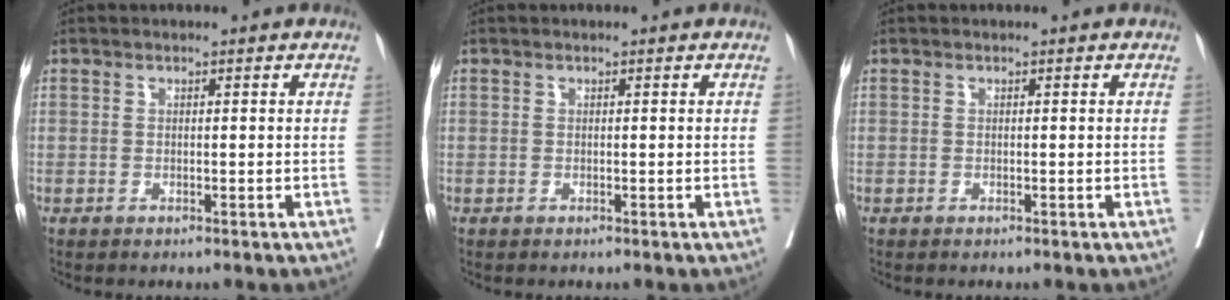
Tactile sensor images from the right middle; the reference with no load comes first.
{"total": 0.0}
{"total": 0.0}